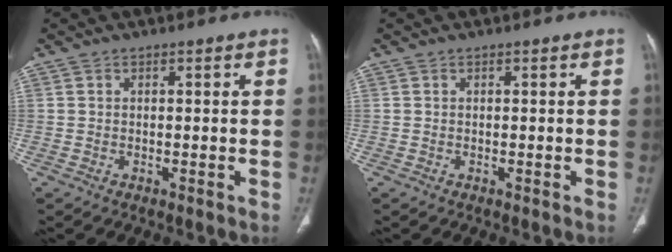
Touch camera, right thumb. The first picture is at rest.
{"total": 0.0}